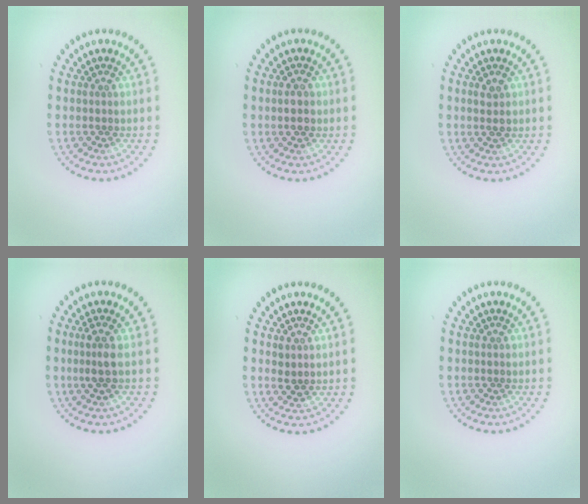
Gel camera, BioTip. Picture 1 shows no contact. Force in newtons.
{"total": 2.0, "press": 2.0, "slide": 0.1}
{"total": 1.5, "press": 1.5, "slide": 0.2}
{"total": 1.7, "press": 1.3, "slide": 1.0}
{"total": 1.1, "press": 1.0, "slide": 0.5}
{"total": 0.0}